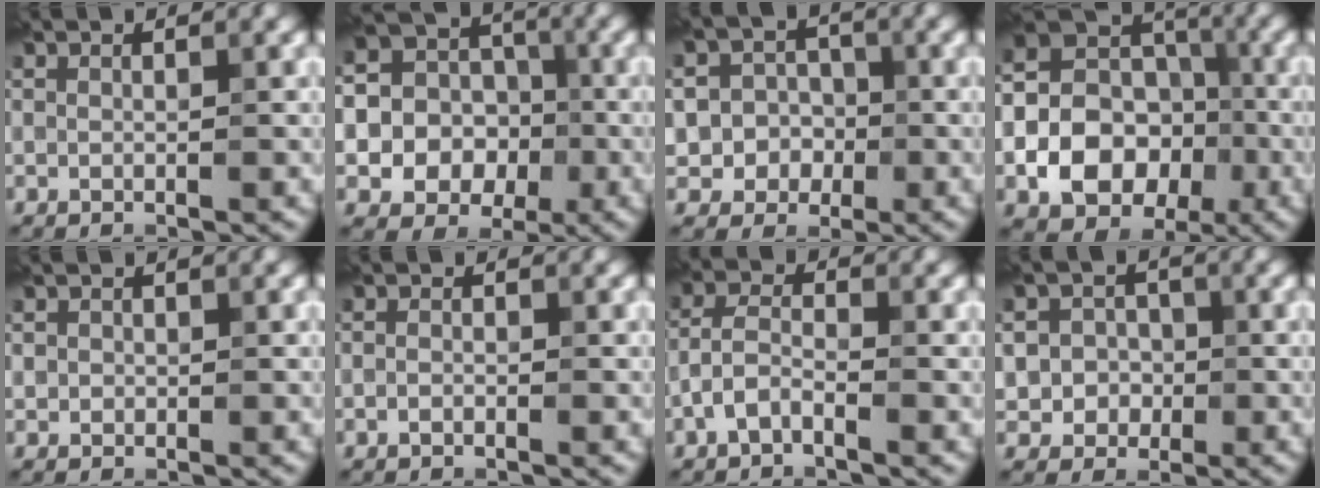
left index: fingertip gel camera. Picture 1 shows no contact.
{"total": 14.2, "force": [-2.8, 13.1, 4.9], "torque": [-0.140, 0.001, -0.066]}
{"total": 5.9, "force": [-1.7, 5.5, 1.3], "torque": [-0.015, 0.010, -0.045]}
{"total": 13.6, "force": [-3.8, 11.4, 6.2], "torque": [-0.129, -0.018, -0.077]}
{"total": 0.7, "force": [0.0, 0.7, 0.1], "torque": [0.004, -0.002, 0.000]}
{"total": 0.7, "force": [-0.5, 0.4, 0.4], "torque": [-0.013, 0.001, -0.012]}
{"total": 2.8, "force": [-1.7, 1.2, 1.9], "torque": [-0.046, 0.010, -0.043]}
{"total": 4.2, "force": [-0.9, 4.0, 1.1], "torque": [-0.006, 0.014, -0.033]}